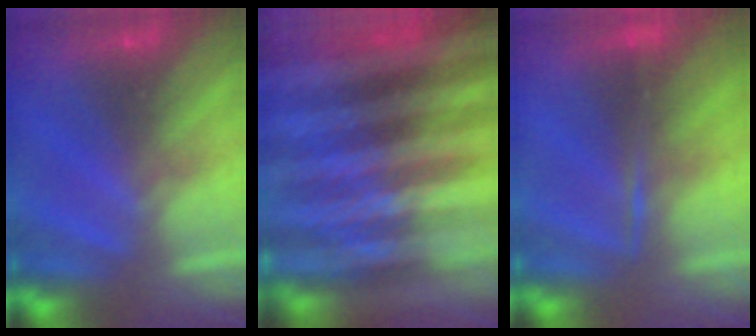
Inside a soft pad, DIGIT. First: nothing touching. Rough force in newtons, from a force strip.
{"total": 6.1}
{"total": 1.3}